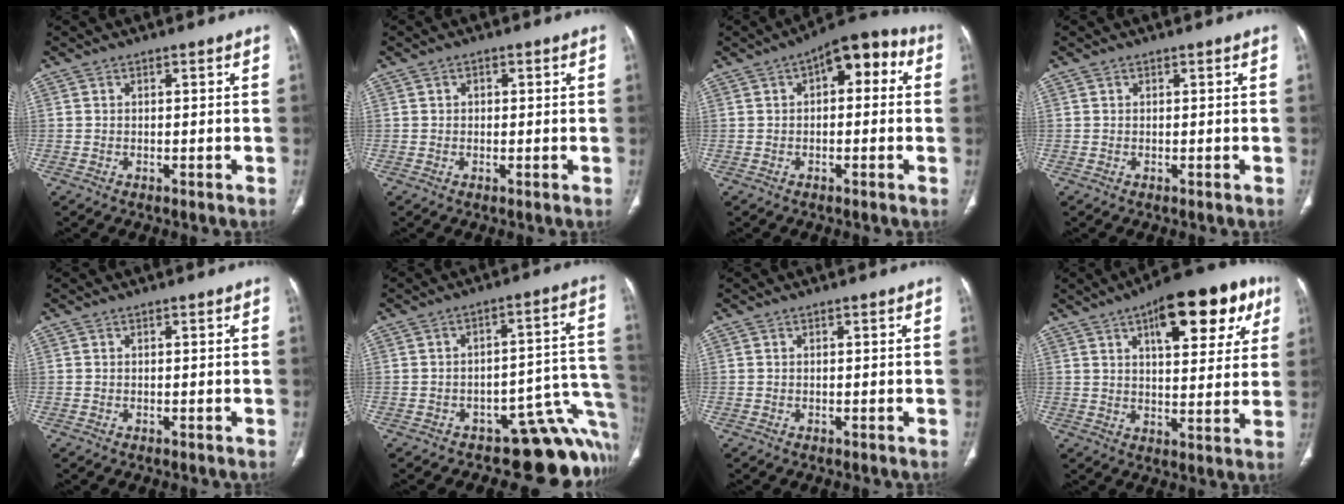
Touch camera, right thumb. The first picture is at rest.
{"total": 1.1, "force": [0.3, 0.9, 0.5], "torque": [0.000, 0.001, 0.002]}
{"total": 9.9, "force": [2.6, 5.0, 8.1], "torque": [-0.080, 0.029, 0.024]}
{"total": 0.0}
{"total": 0.0}
{"total": 14.5, "force": [-7.7, 7.8, 9.4], "torque": [-0.036, 0.101, -0.095]}
{"total": 0.0}
{"total": 19.9, "force": [9.2, 8.2, 15.6], "torque": [-0.177, -0.011, 0.126]}